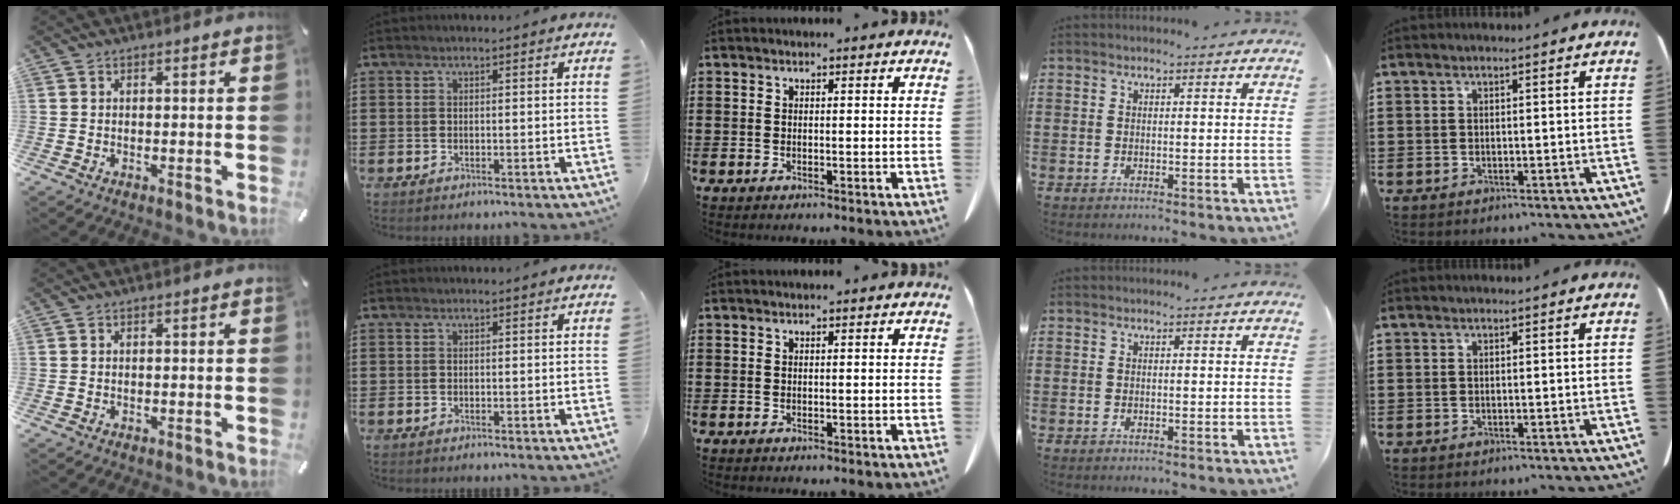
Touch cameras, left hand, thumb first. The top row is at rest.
{}